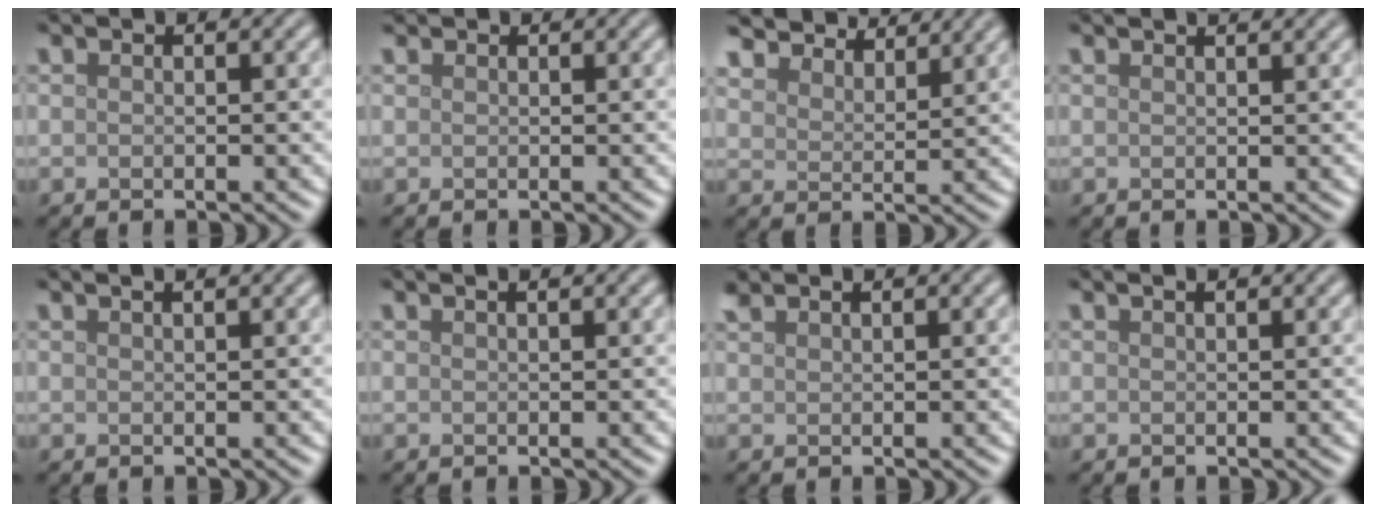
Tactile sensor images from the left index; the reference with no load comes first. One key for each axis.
{"total": 0.6, "fx": 0.6, "fy": 0.2, "fz": -0.1, "tx": 0.003, "ty": 0.001, "tz": 0.012}
{"total": 6.7, "fx": 6.3, "fy": 1.4, "fz": 1.6, "tx": -0.048, "ty": -0.001, "tz": 0.112}
{"total": 2.2, "fx": 1.8, "fy": 0.7, "fz": 1.0, "tx": 0.001, "ty": 0.005, "tz": 0.000}
{"total": 2.3, "fx": 1.4, "fy": 1.0, "fz": 1.4, "tx": -0.001, "ty": 0.004, "tz": -0.008}
{"total": 1.4, "fx": 0.9, "fy": 0.5, "fz": 0.9, "tx": -0.005, "ty": 0.000, "tz": 0.001}
{"total": 1.3, "fx": 1.2, "fy": 0.2, "fz": 0.5, "tx": -0.007, "ty": 0.004, "tz": 0.023}
{"total": 1.4, "fx": 1.0, "fy": 0.5, "fz": 0.9, "tx": -0.005, "ty": -0.001, "tz": 0.001}